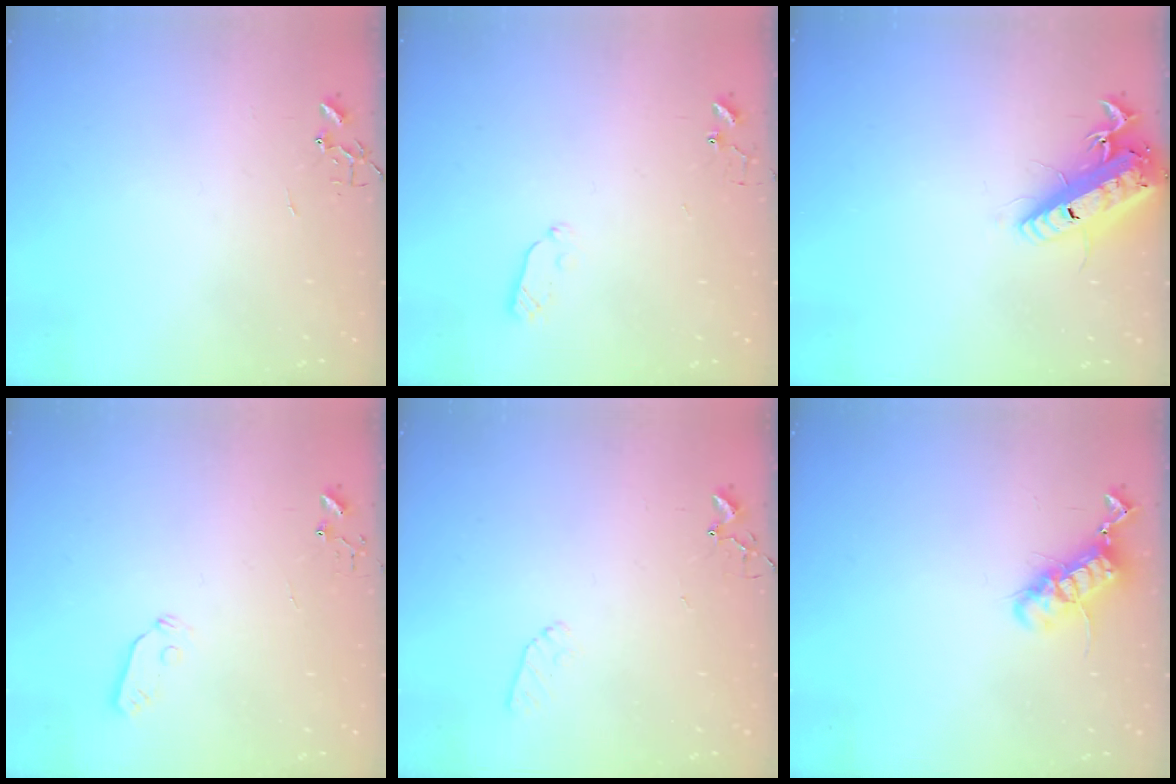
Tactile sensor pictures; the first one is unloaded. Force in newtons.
{"total": 4.5, "press": 4.5, "slide": 0.4}
{"total": 17.3, "press": 17.0, "slide": 3.4}
{"total": 3.6, "press": 3.6, "slide": 0.5}
{"total": 6.6, "press": 6.5, "slide": 0.7}
{"total": 12.5, "press": 12.5, "slide": 0.9}